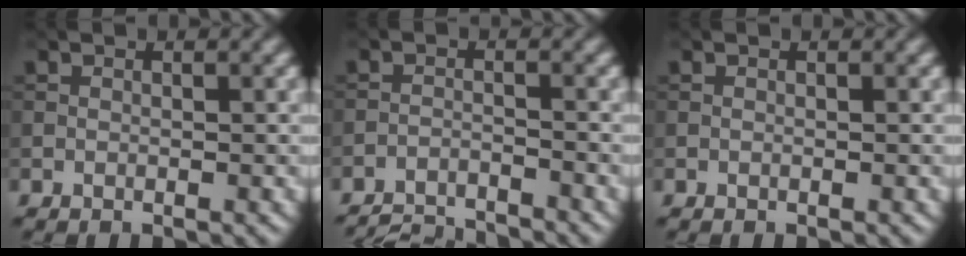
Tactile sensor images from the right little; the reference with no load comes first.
{"total": 6.3, "force": [-6.0, 0.8, 1.4], "torque": [-0.029, -0.013, -0.098]}
{"total": 0.0}